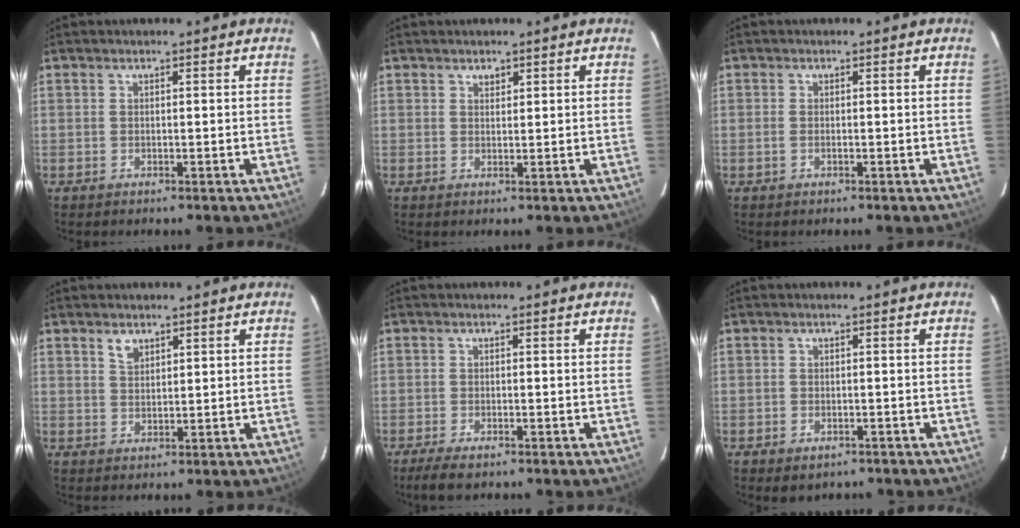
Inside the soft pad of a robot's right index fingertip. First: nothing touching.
{"total": 1.2, "force": [0.8, 0.8, 0.3], "torque": [-0.003, 0.003, 0.014]}
{"total": 0.9, "force": [-0.3, 0.4, 0.7], "torque": [-0.017, 0.000, -0.007]}
{"total": 2.4, "force": [1.7, 1.4, 1.2], "torque": [-0.019, 0.003, 0.031]}
{"total": 4.1, "force": [-3.1, 1.0, 2.5], "torque": [-0.059, -0.013, -0.055]}
{"total": 3.0, "force": [-1.8, 2.0, 1.4], "torque": [-0.026, -0.006, -0.022]}